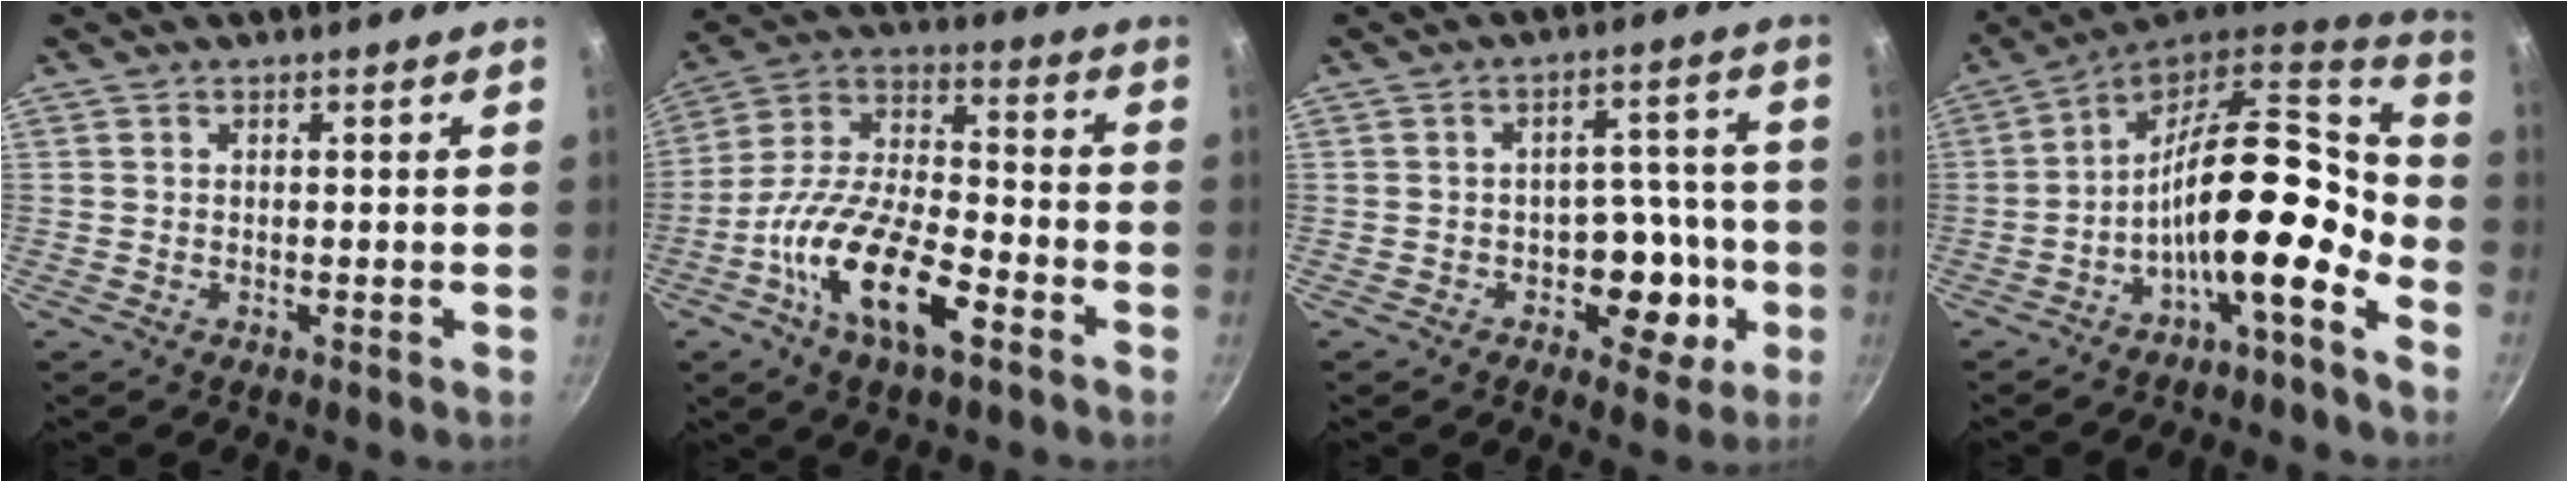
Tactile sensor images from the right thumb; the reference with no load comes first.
{"total": 18.4, "force": [-8.0, 7.8, 14.6], "torque": [-0.261, 0.043, -0.160]}
{"total": 9.9, "force": [-3.0, 7.0, 6.4], "torque": [-0.029, 0.026, -0.036]}
{"total": 17.0, "force": [-7.3, 6.2, 14.1], "torque": [-0.199, 0.078, -0.136]}